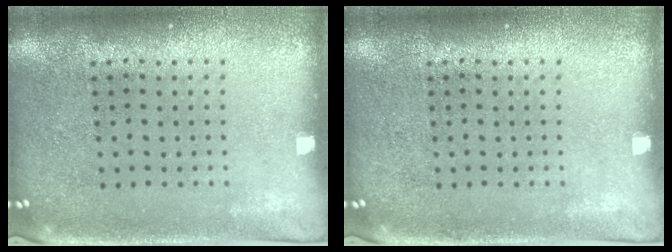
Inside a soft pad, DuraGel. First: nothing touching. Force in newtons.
{"total": 0.0}